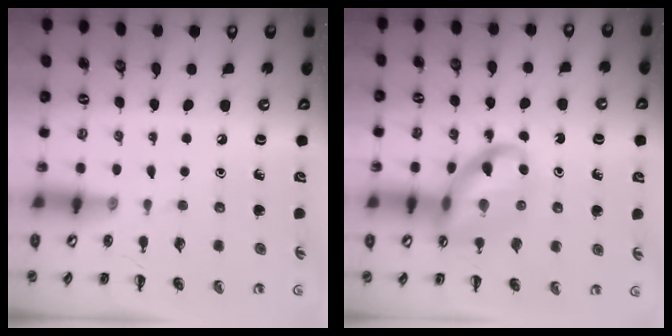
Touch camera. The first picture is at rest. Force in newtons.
{"total": 13.7, "press": 13.4, "slide": 2.8}